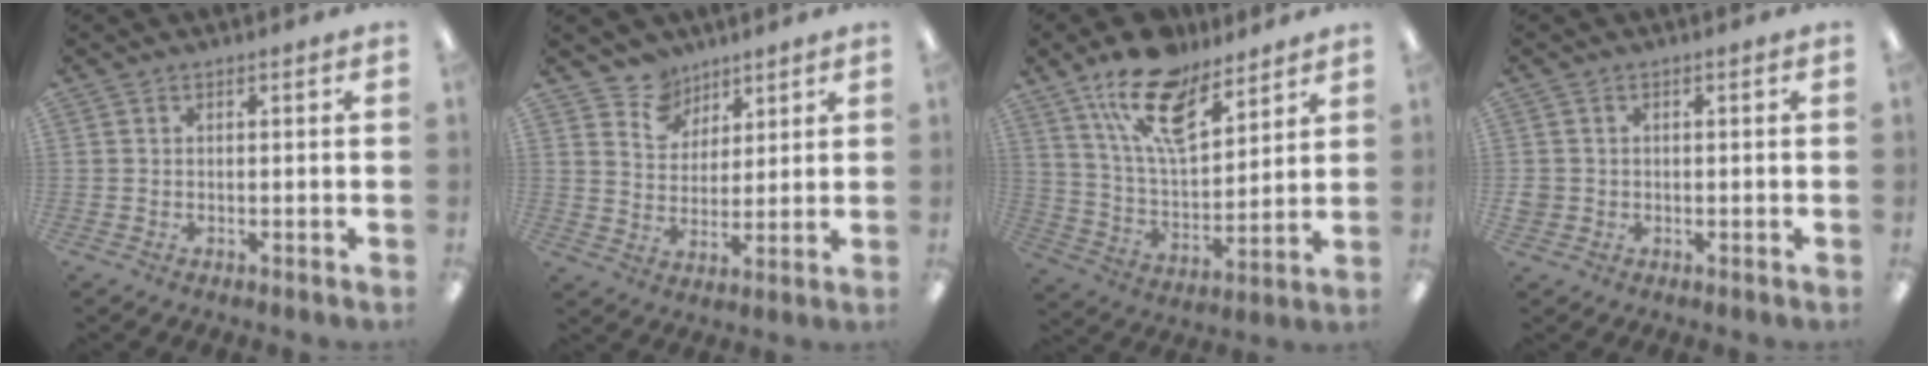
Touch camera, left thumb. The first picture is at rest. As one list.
[{"total": 8.3, "force": [6.2, 5.5, 0.3], "torque": [-0.020, -0.046, 0.119]}, {"total": 16.7, "force": [11.7, 7.4, 9.3], "torque": [-0.172, -0.056, 0.209]}, {"total": 2.2, "force": [-0.1, 2.1, 0.5], "torque": [-0.009, 0.003, -0.002]}]